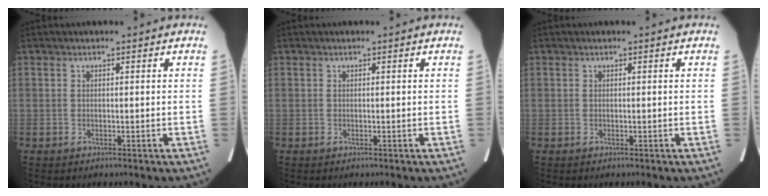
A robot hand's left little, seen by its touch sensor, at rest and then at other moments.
{"total": 0.0}
{"total": 0.0}